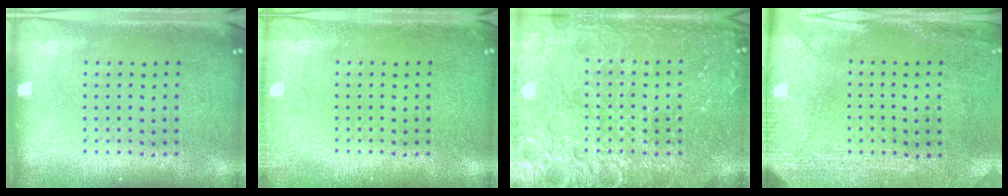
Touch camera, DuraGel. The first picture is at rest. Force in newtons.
{"total": 1.1, "press": 1.1, "slide": 0.3}
{"total": 6.6, "press": 6.6, "slide": 0.9}
{"total": 2.9, "press": 2.5, "slide": 1.5}